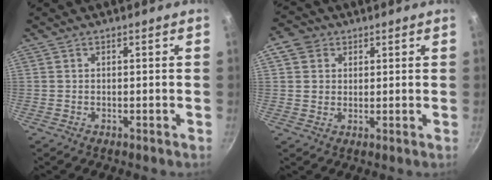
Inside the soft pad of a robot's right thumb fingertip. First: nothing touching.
{"total": 5.3, "force": [1.9, 4.5, 1.8], "torque": [0.001, 0.002, 0.028]}